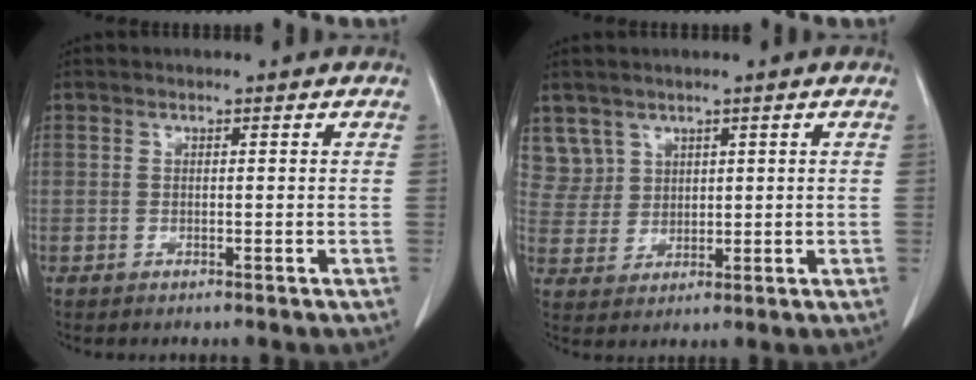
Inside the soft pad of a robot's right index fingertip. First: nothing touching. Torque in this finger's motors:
{"motor_torque": [-0.22, 0.18, 0.00, 0.00]}